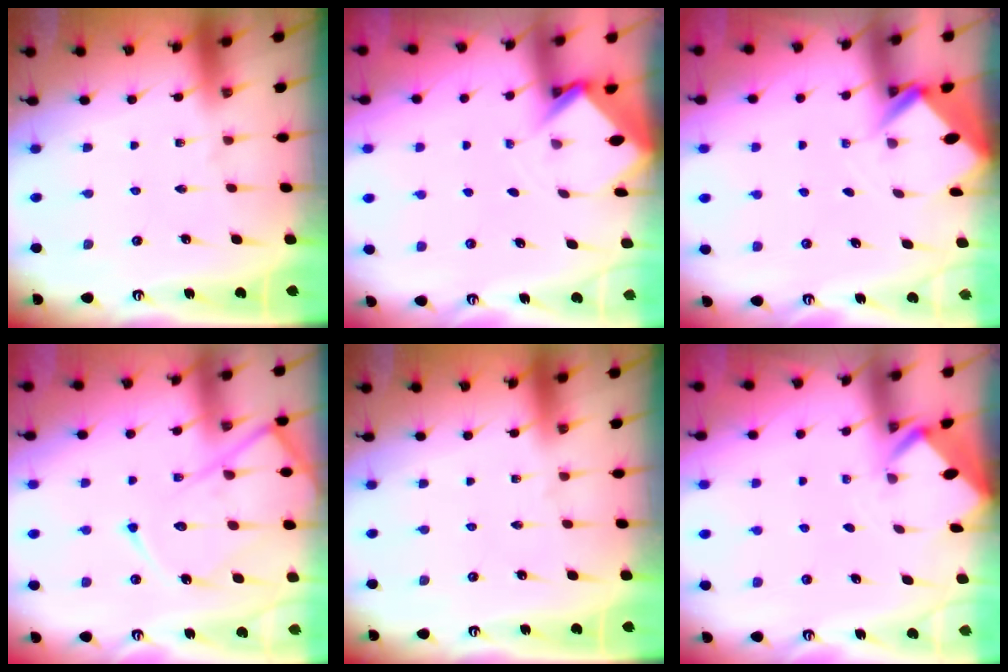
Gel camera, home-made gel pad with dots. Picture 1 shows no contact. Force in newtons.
{"total": 2.9, "press": 2.9, "slide": 0.2}
{"total": 2.5, "press": 2.5, "slide": 0.1}
{"total": 14.6, "press": 14.5, "slide": 1.5}
{"total": 0.0}
{"total": 2.2, "press": 2.2, "slide": 0.2}